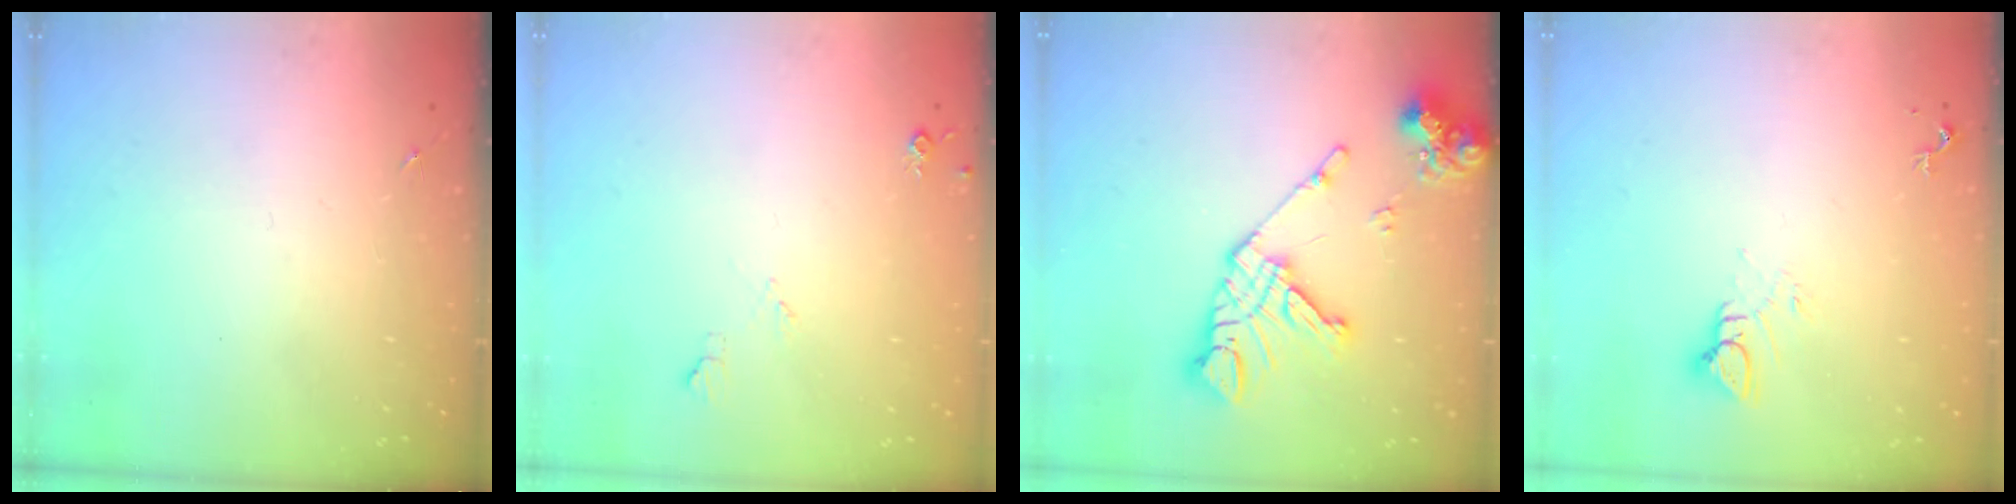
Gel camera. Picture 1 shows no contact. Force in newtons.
{"total": 5.1, "press": 5.1, "slide": 0.8}
{"total": 16.6, "press": 16.5, "slide": 2.0}
{"total": 5.6, "press": 5.6, "slide": 0.4}